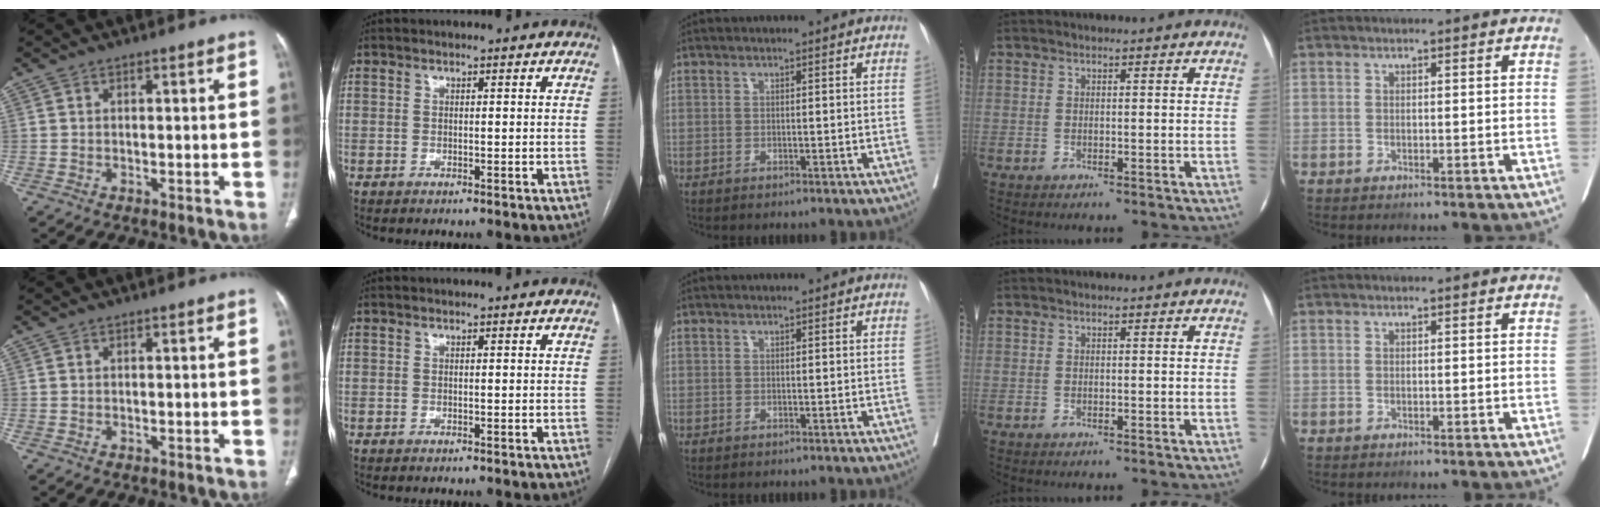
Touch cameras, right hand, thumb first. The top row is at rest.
{}